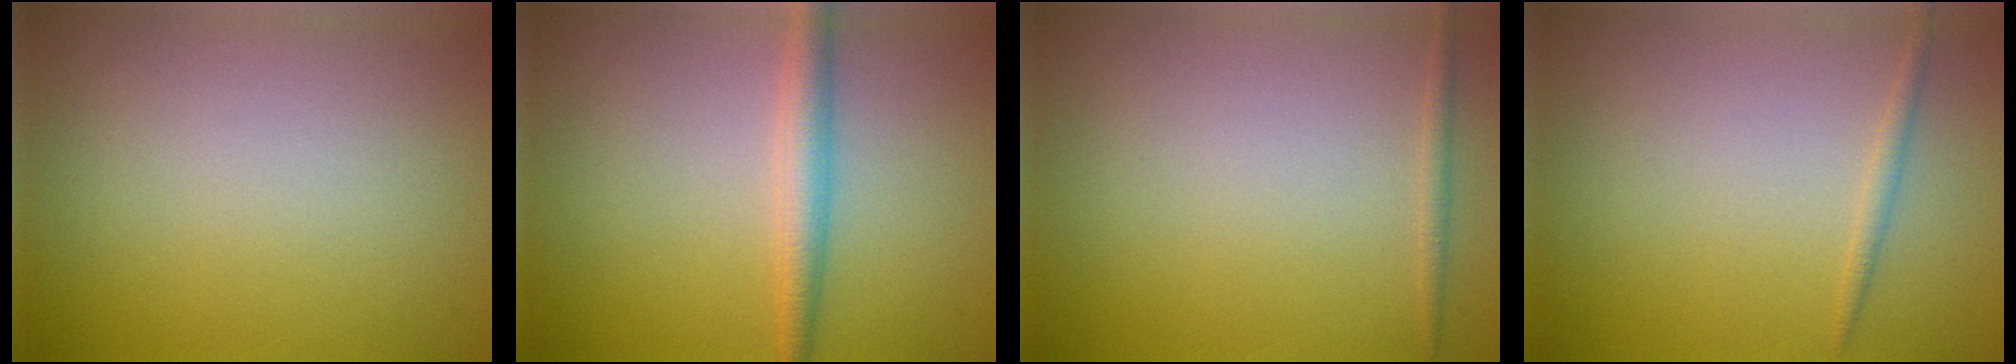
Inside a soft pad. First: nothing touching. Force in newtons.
{"total": 2.7, "press": 2.7, "slide": 0.0}
{"total": 0.8, "press": 0.8, "slide": 0.1}
{"total": 0.9, "press": 0.9, "slide": 0.1}